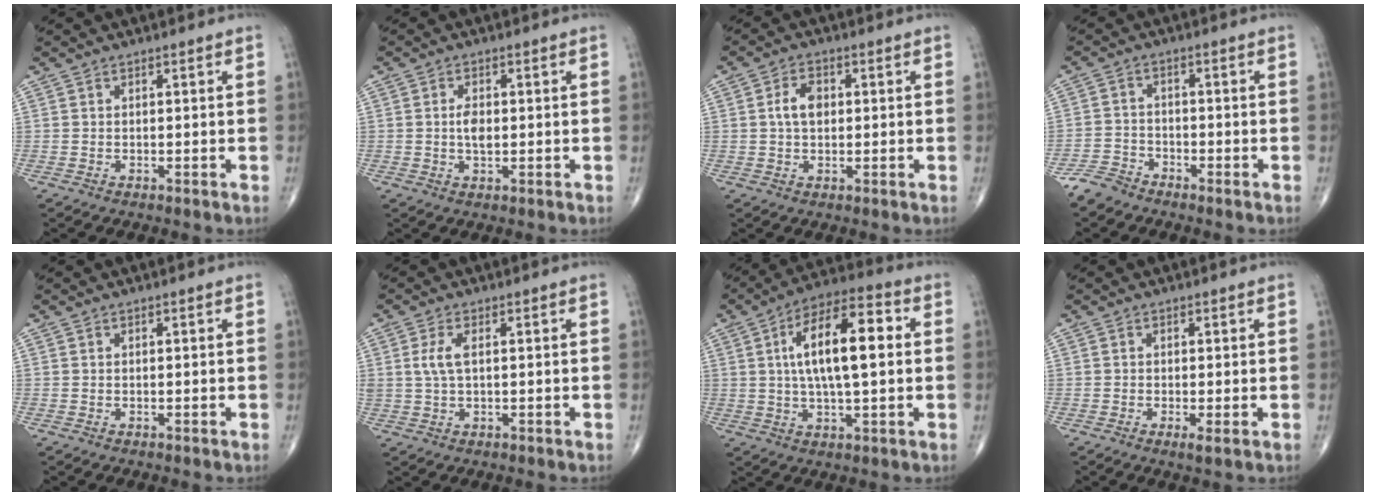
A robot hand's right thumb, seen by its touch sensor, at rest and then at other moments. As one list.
[{"total": 3.1, "force": [0.1, 1.6, 2.6], "torque": [-0.047, -0.002, 0.001]}, {"total": 4.6, "force": [0.6, 3.0, 3.5], "torque": [-0.063, 0.007, 0.008]}, {"total": 3.8, "force": [-3.4, 1.6, 0.4], "torque": [-0.007, 0.006, -0.074]}, {"total": 0.0}, {"total": 3.6, "force": [0.8, 1.5, 3.2], "torque": [-0.078, 0.004, 0.019]}, {"total": 15.6, "force": [2.2, 5.8, 14.3], "torque": [-0.235, 0.023, 0.031]}, {"total": 1.6, "force": [-0.4, 0.2, 1.5], "torque": [-0.033, -0.008, -0.011]}]